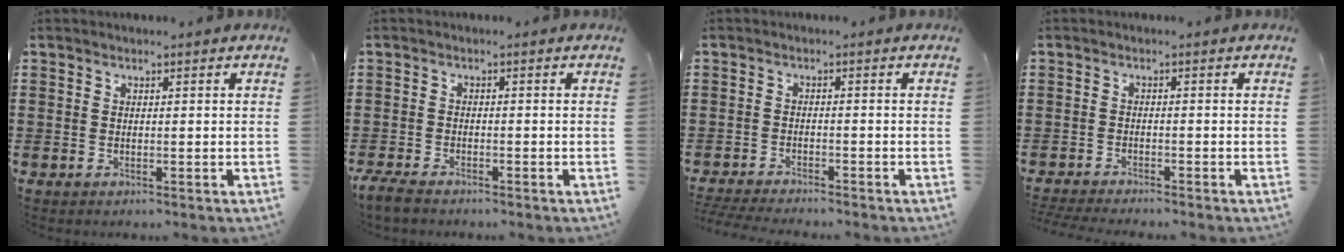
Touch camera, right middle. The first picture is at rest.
{"total": 2.2, "force": [-1.9, 0.6, 0.9], "torque": [-0.032, 0.000, -0.042]}
{"total": 2.8, "force": [-2.8, 0.0, 0.5], "torque": [-0.016, -0.003, -0.061]}
{"total": 2.0, "force": [-1.9, 0.0, 0.3], "torque": [-0.014, -0.003, -0.042]}